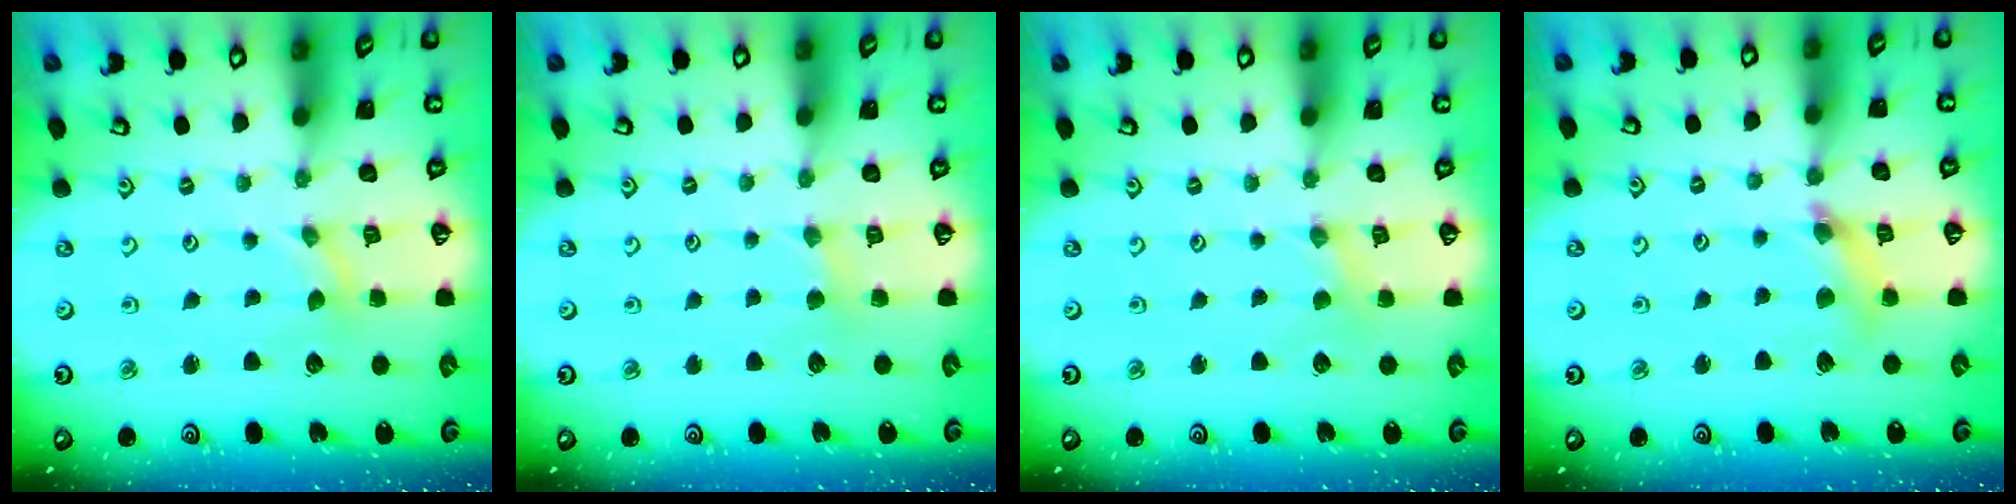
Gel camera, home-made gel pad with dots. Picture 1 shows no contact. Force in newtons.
{"total": 2.7, "press": 2.7, "slide": 0.4}
{"total": 0.6, "press": 0.6, "slide": 0.1}
{"total": 7.8, "press": 7.7, "slide": 0.9}